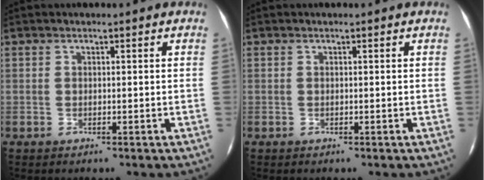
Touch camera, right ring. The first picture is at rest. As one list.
[{"total": 0.0}]